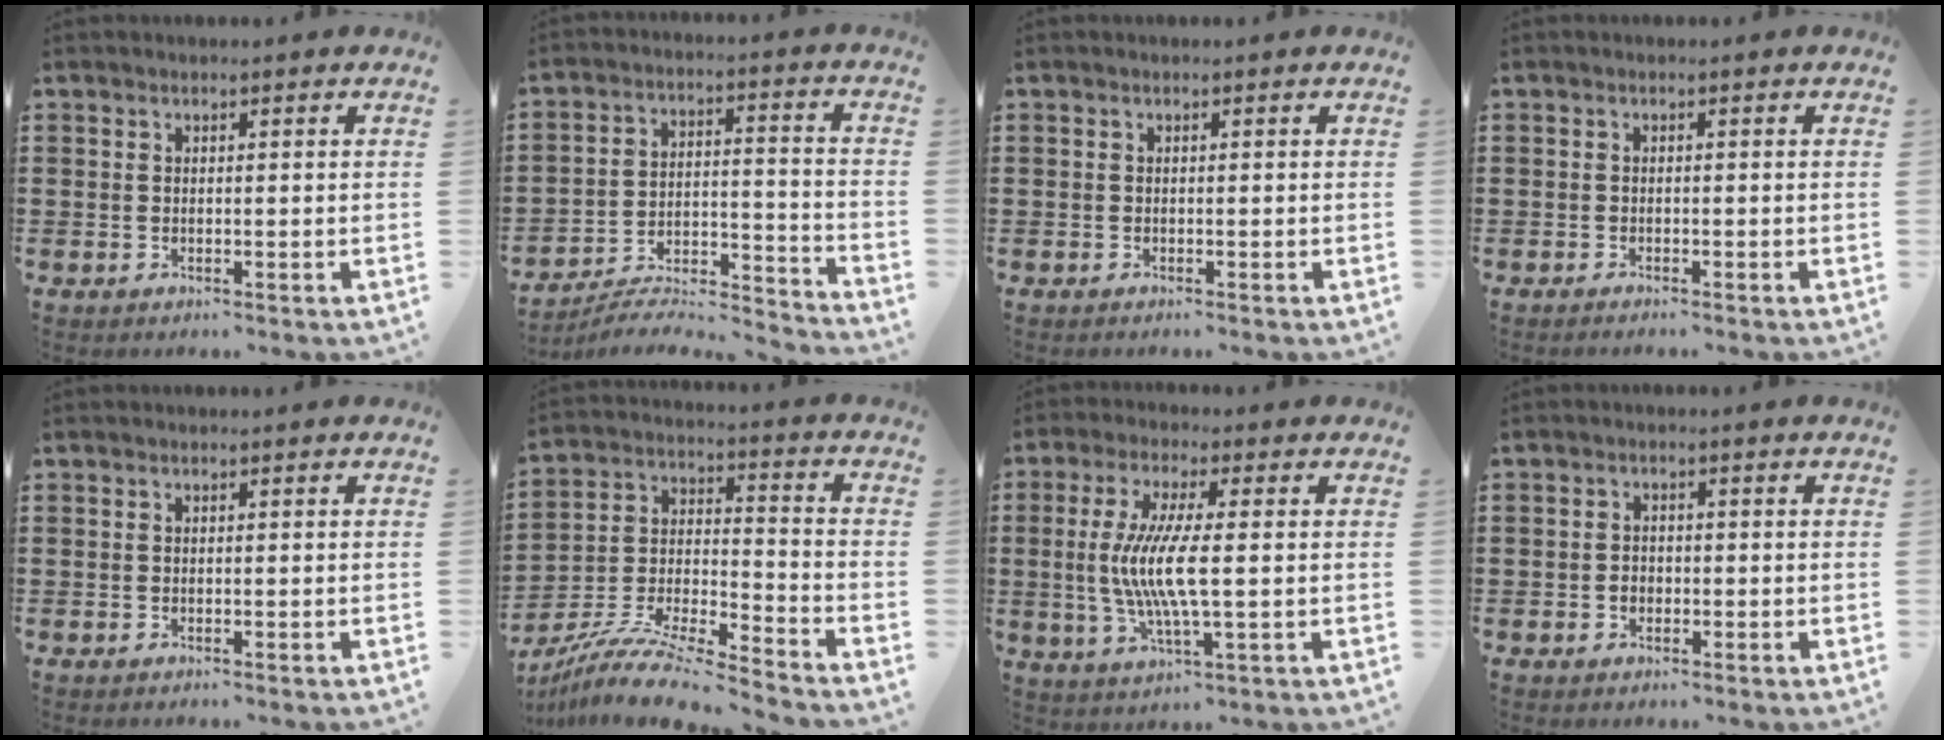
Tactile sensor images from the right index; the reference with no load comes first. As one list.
[{"total": 5.4, "force": [-5.0, 1.2, 1.7], "torque": [-0.027, 0.001, -0.101]}, {"total": 0.0}, {"total": 0.7, "force": [-0.6, 0.0, 0.1], "torque": [-0.002, -0.001, -0.013]}, {"total": 0.0}, {"total": 10.3, "force": [-9.5, 0.5, 4.0], "torque": [-0.077, 0.008, -0.192]}, {"total": 8.4, "force": [-0.1, 1.4, 8.3], "torque": [-0.177, -0.013, -0.011]}, {"total": 1.4, "force": [-0.5, 1.1, 0.5], "torque": [-0.013, 0.001, -0.010]}]